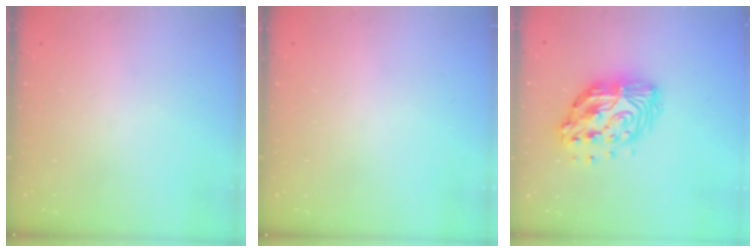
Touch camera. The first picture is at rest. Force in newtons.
{"total": 0.0}
{"total": 15.1, "press": 15.0, "slide": 1.1}